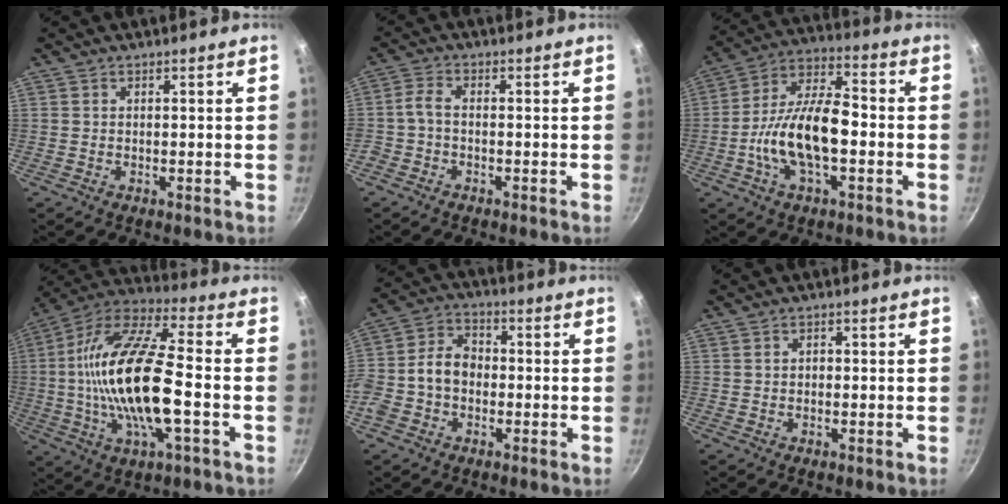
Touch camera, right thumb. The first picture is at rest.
{"total": 3.0, "force": [-1.5, 1.3, 2.2], "torque": [-0.062, 0.015, -0.039]}
{"total": 15.9, "force": [-3.1, 7.5, 13.6], "torque": [-0.231, 0.040, -0.070]}
{"total": 22.3, "force": [-2.5, 7.8, 20.8], "torque": [-0.397, 0.026, -0.062]}
{"total": 9.6, "force": [-1.9, 7.2, 6.1], "torque": [-0.100, 0.037, -0.051]}
{"total": 0.9, "force": [-0.2, 0.8, 0.4], "torque": [-0.006, 0.005, -0.005]}